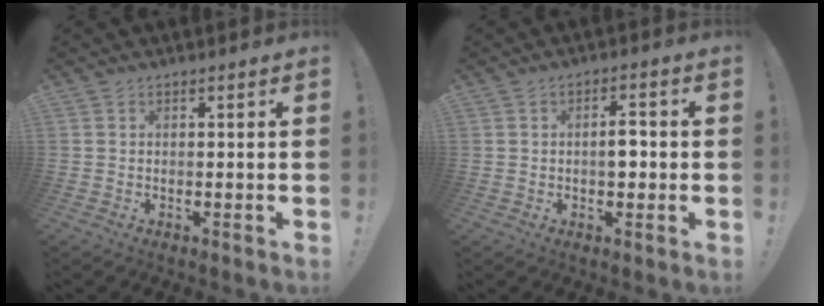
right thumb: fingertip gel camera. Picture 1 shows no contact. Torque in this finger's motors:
{"motor_torque": [1.50, 1.35, -0.12, 0.14, 0.02]}